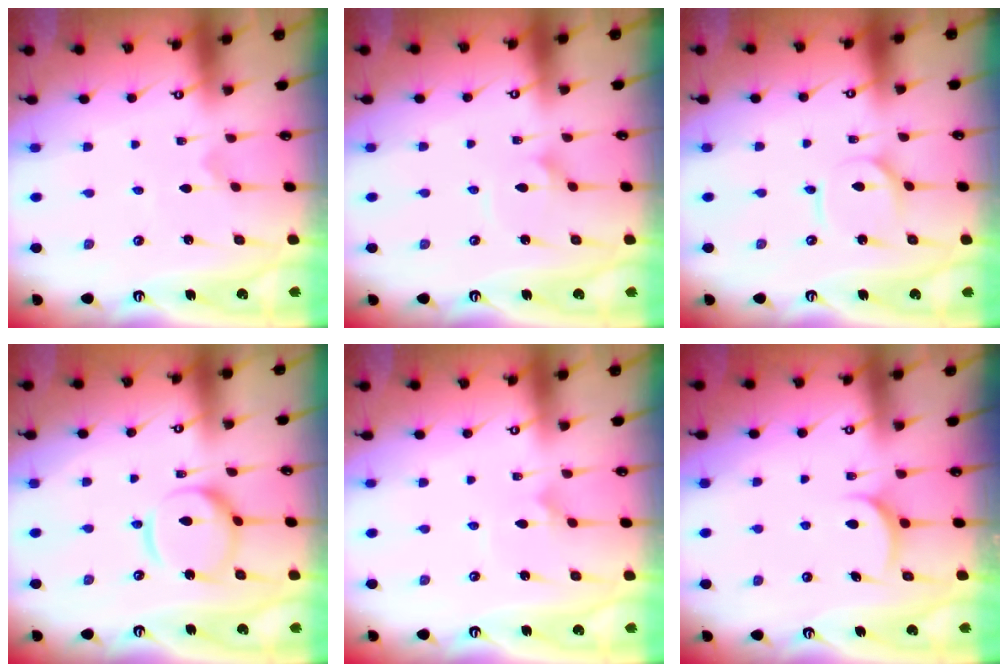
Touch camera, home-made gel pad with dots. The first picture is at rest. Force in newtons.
{"total": 1.7, "press": 1.7, "slide": 0.0}
{"total": 3.0, "press": 3.0, "slide": 0.3}
{"total": 12.3, "press": 12.2, "slide": 1.2}
{"total": 3.5, "press": 3.5, "slide": 0.3}
{"total": 4.9, "press": 4.9, "slide": 0.1}